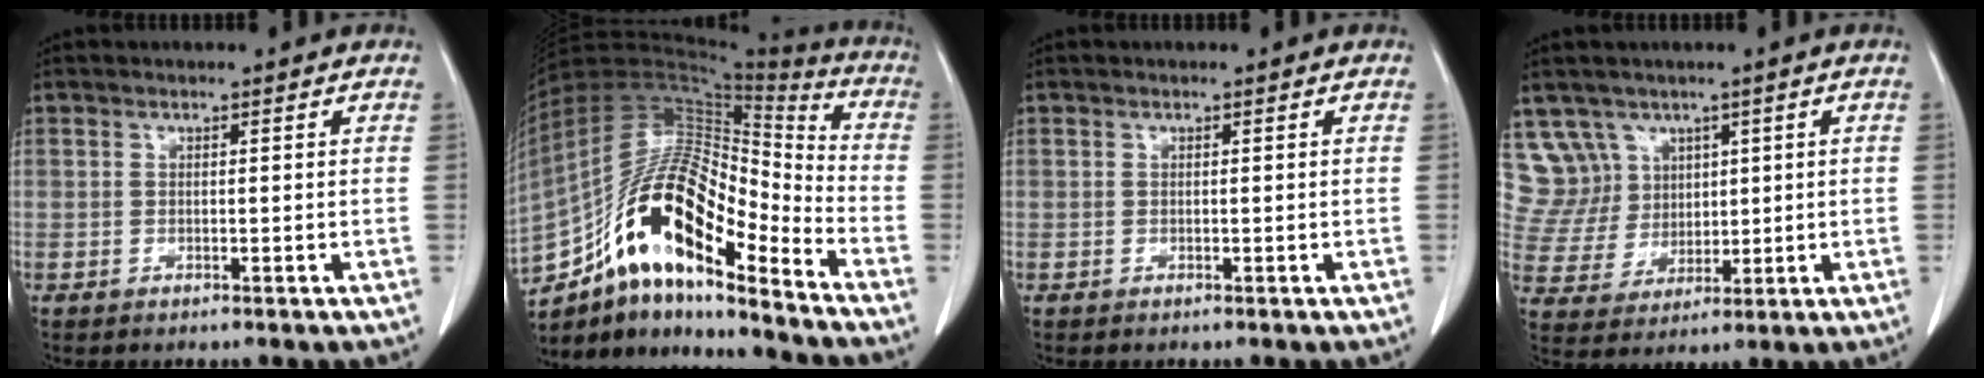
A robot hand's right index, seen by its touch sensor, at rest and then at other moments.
{"total": 19.1, "force": [-11.4, 5.1, 14.4], "torque": [-0.266, 0.029, -0.197]}
{"total": 0.0}
{"total": 8.6, "force": [5.1, 6.9, -0.2], "torque": [0.002, 0.029, 0.112]}